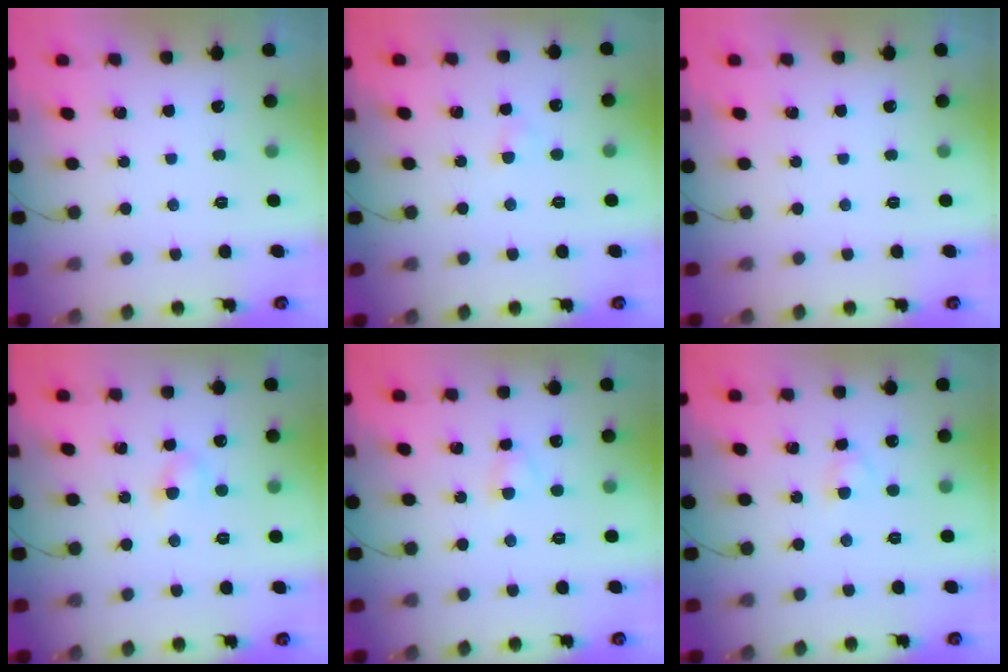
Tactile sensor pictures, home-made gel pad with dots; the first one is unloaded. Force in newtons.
{"total": 2.2, "press": 2.1, "slide": 0.8}
{"total": 0.0}
{"total": 3.5, "press": 3.3, "slide": 1.3}
{"total": 2.7, "press": 2.6, "slide": 0.9}
{"total": 2.6, "press": 2.4, "slide": 1.1}